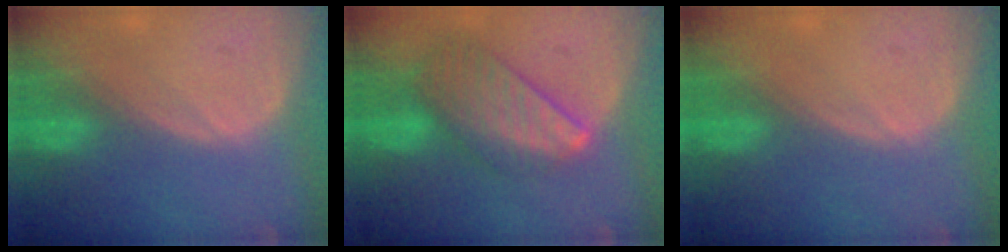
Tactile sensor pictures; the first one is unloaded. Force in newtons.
{"total": 9.5, "press": 8.3, "slide": 4.6}
{"total": 0.0}